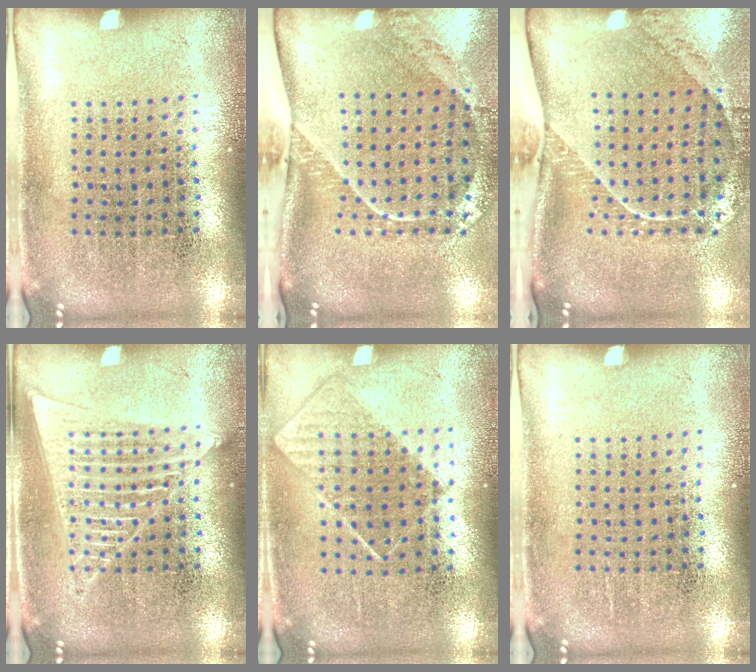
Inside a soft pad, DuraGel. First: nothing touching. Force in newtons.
{"total": 2.7, "press": 1.8, "slide": 2.0}
{"total": 2.4, "press": 1.7, "slide": 1.7}
{"total": 2.7, "press": 2.7, "slide": 0.4}
{"total": 0.8, "press": 0.6, "slide": 0.5}
{"total": 0.0}